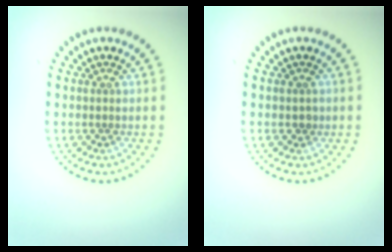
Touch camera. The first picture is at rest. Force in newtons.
{"total": 0.8, "press": 0.8, "slide": 0.2}